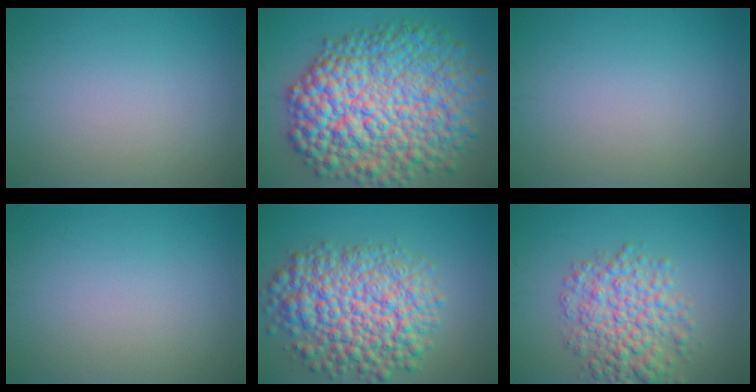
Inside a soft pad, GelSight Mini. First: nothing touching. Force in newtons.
{"total": 14.7, "press": 14.7, "slide": 0.1}
{"total": 0.0}
{"total": 0.0}
{"total": 10.3, "press": 10.3, "slide": 0.4}
{"total": 6.0, "press": 6.0, "slide": 0.1}